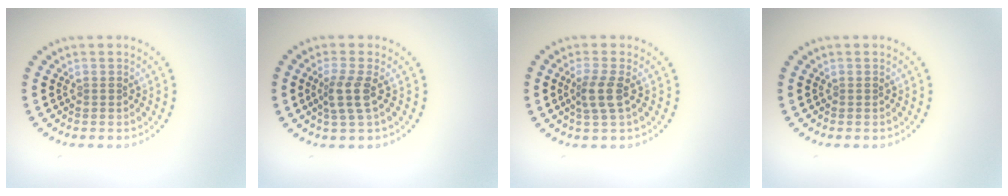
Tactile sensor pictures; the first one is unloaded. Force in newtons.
{"total": 2.3, "press": 1.8, "slide": 1.4}
{"total": 2.3, "press": 1.9, "slide": 1.3}
{"total": 0.0}